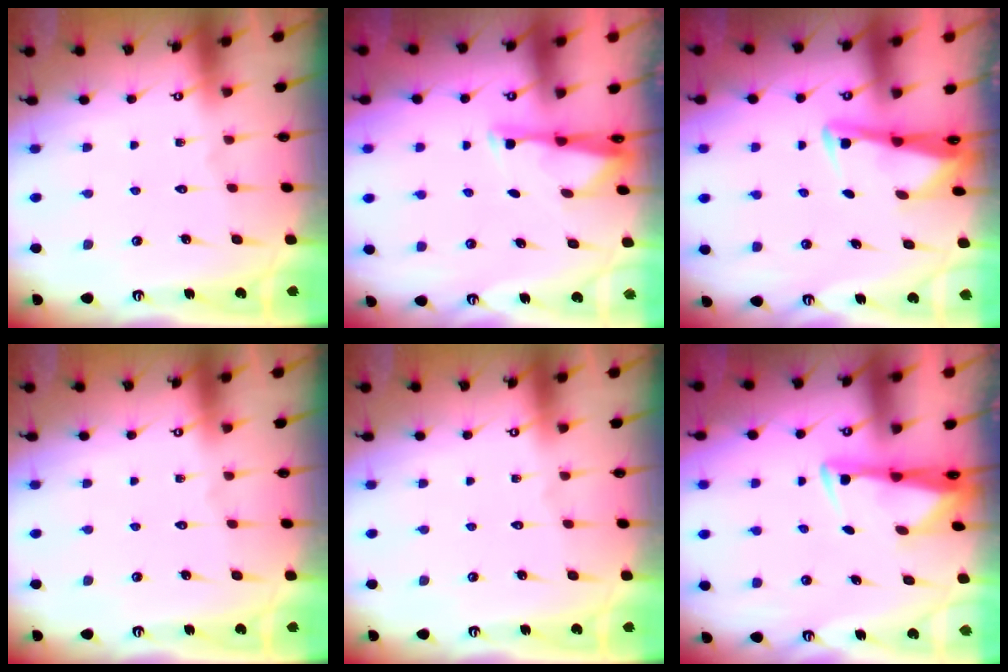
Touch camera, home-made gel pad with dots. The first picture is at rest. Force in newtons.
{"total": 2.9, "press": 2.8, "slide": 0.6}
{"total": 3.0, "press": 3.0, "slide": 0.6}
{"total": 0.0}
{"total": 0.0}
{"total": 2.9, "press": 2.8, "slide": 0.9}